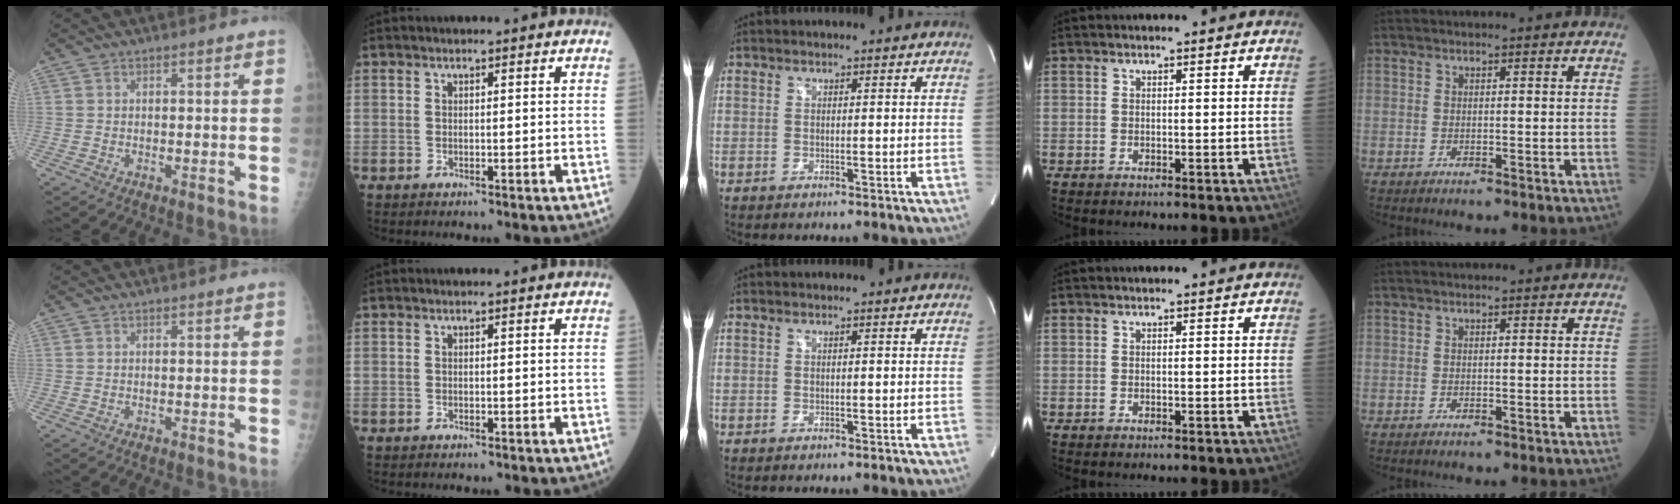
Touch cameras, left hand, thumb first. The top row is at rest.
{}